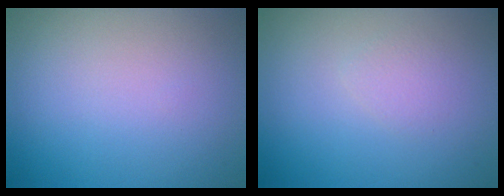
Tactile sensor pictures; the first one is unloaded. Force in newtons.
{"total": 0.9, "press": 0.9, "slide": 0.1}